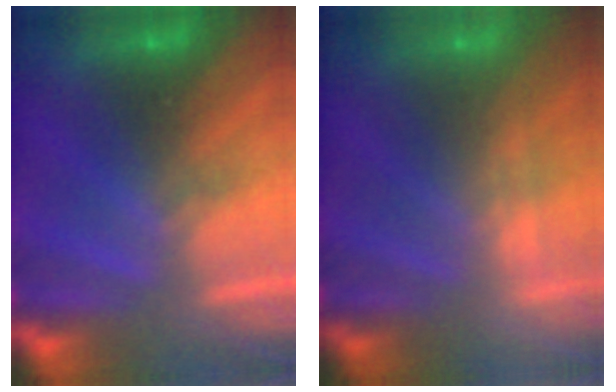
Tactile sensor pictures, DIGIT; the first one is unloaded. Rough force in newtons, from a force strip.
{"total": 2.0}